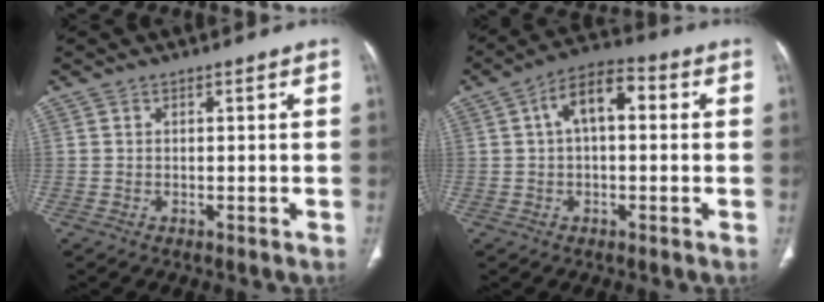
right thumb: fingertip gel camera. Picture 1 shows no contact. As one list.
[{"total": 8.7, "force": [1.5, 4.6, 7.3], "torque": [-0.117, 0.030, 0.015]}]